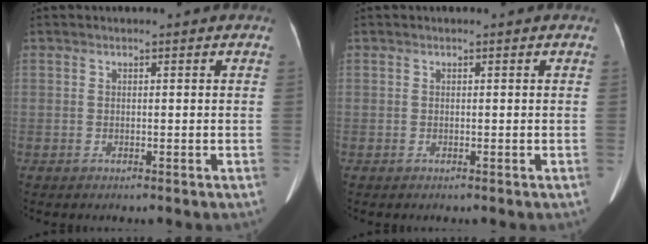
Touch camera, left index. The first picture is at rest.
{"total": 0.0}